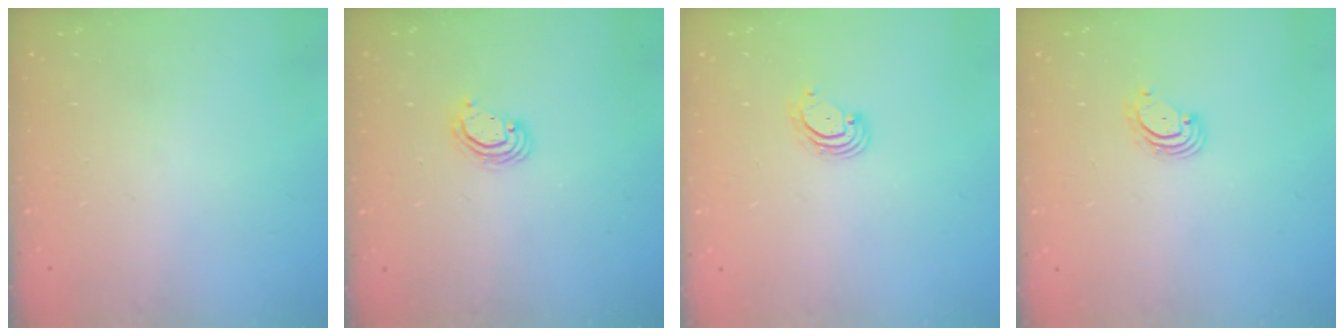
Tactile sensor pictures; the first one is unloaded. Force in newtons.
{"total": 3.8, "press": 3.8, "slide": 0.2}
{"total": 2.9, "press": 2.9, "slide": 0.4}
{"total": 2.9, "press": 2.9, "slide": 0.4}